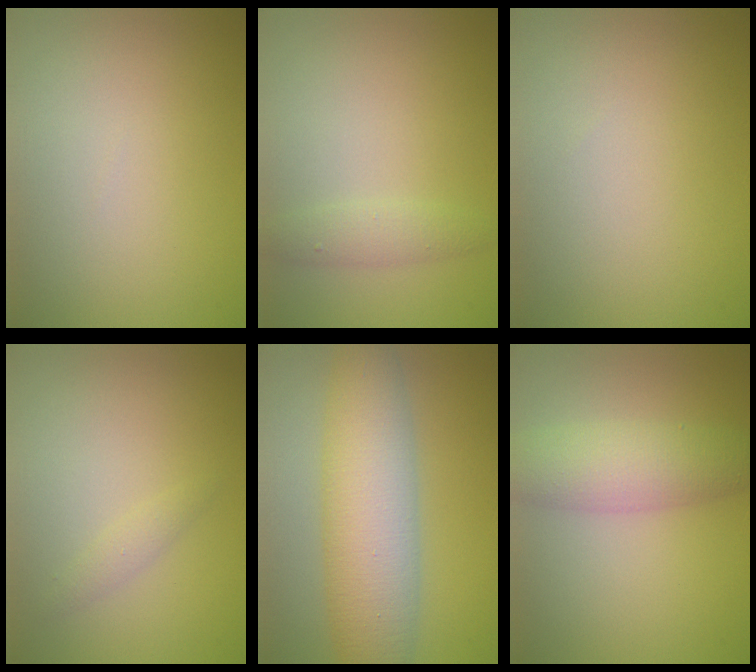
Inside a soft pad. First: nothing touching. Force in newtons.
{"total": 1.6, "press": 1.6, "slide": 0.0}
{"total": 0.0}
{"total": 0.9, "press": 0.9, "slide": 0.1}
{"total": 7.9, "press": 7.9, "slide": 0.1}
{"total": 4.5, "press": 4.5, "slide": 0.0}